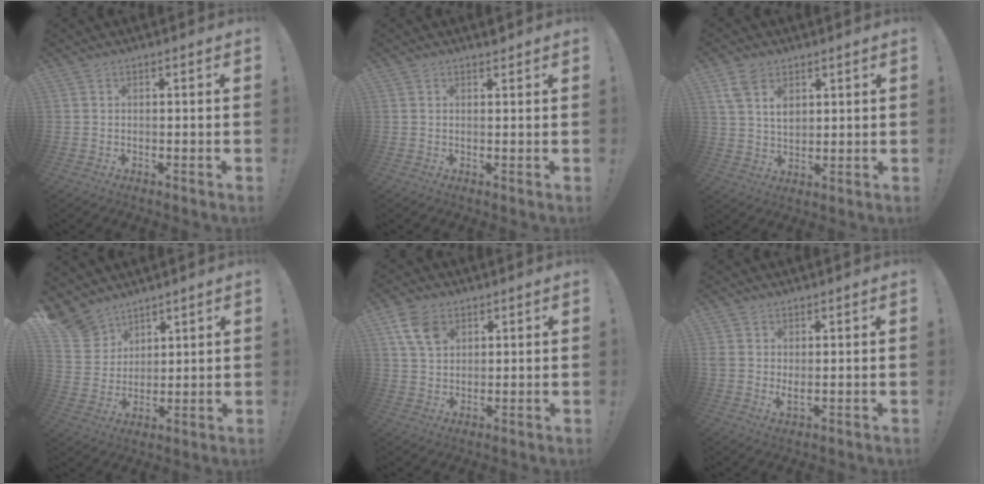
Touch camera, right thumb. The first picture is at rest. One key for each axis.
{"total": 1.1, "fx": 1.0, "fy": 0.1, "fz": 0.3, "tx": 0.004, "ty": -0.006, "tz": 0.017}
{"total": 7.7, "fx": 4.2, "fy": 5.0, "fz": 4.0, "tx": -0.062, "ty": -0.014, "tz": 0.078}
{"total": 9.2, "fx": 7.3, "fy": 5.5, "fz": 1.0, "tx": -0.029, "ty": -0.057, "tz": 0.147}
{"total": 8.9, "fx": 4.4, "fy": 6.0, "fz": 4.9, "tx": -0.097, "ty": -0.008, "tz": 0.086}
{"total": 3.0, "fx": 1.6, "fy": 1.1, "fz": 2.2, "tx": -0.031, "ty": -0.011, "tz": 0.029}